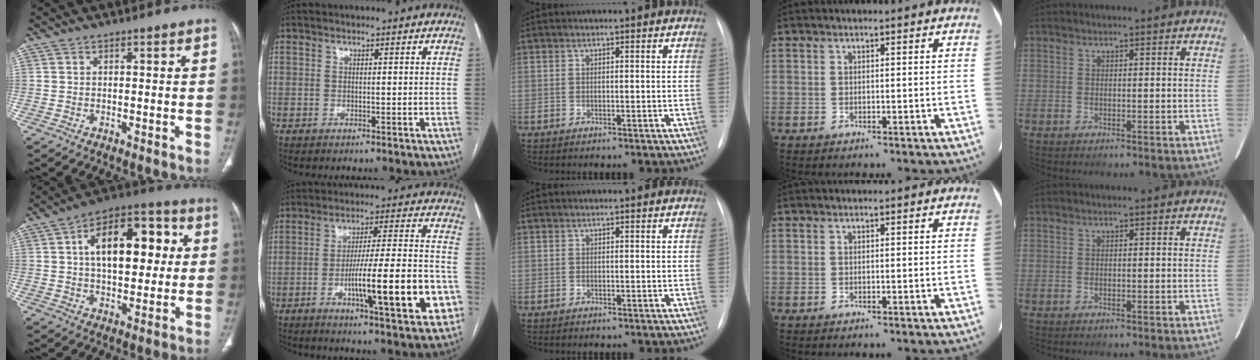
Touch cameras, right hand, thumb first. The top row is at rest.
{"thumb": {"total": 17.4, "force": [3.4, 9.6, 14.2], "torque": [-0.181, 0.022, 0.048]}, "index": {"total": 17.9, "force": [-5.5, 2.5, 16.9], "torque": [-0.226, 0.014, -0.072]}}